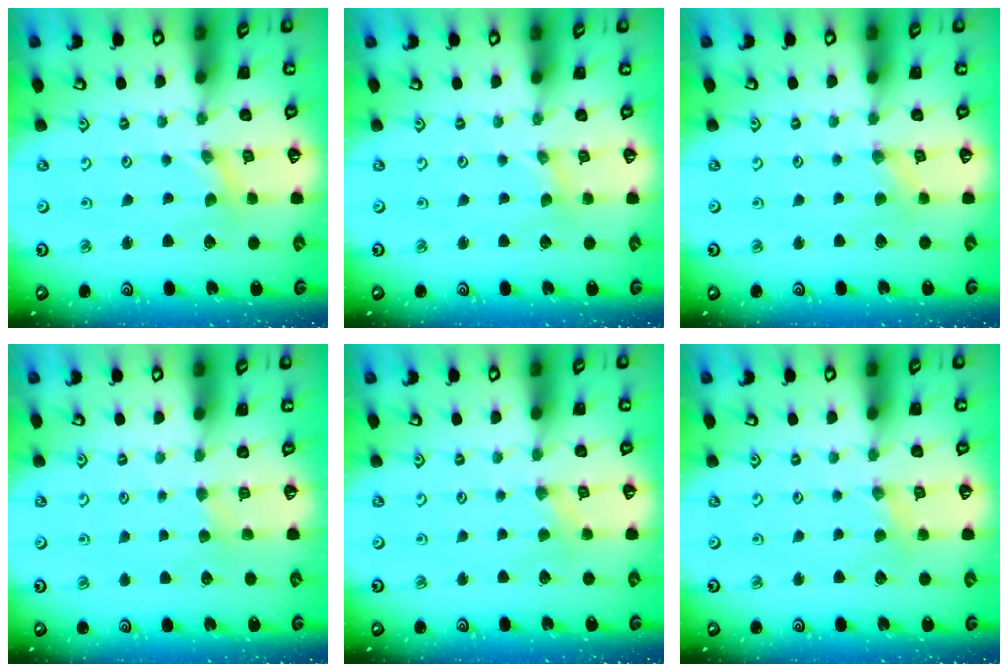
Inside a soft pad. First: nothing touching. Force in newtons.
{"total": 0.0}
{"total": 1.8, "press": 1.8, "slide": 0.3}
{"total": 3.0, "press": 2.9, "slide": 0.5}
{"total": 1.6, "press": 1.5, "slide": 0.4}
{"total": 2.8, "press": 2.8, "slide": 0.4}